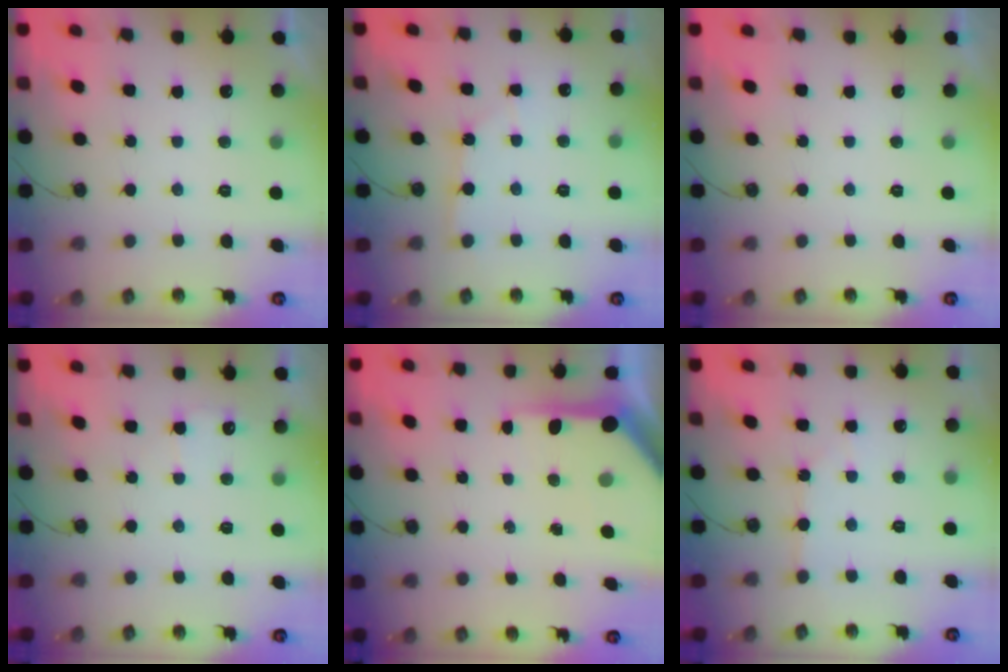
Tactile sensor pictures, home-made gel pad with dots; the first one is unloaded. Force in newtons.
{"total": 1.2, "press": 1.2, "slide": 0.1}
{"total": 0.0}
{"total": 3.8, "press": 3.7, "slide": 0.4}
{"total": 8.3, "press": 8.2, "slide": 1.0}
{"total": 3.1, "press": 3.1, "slide": 0.3}